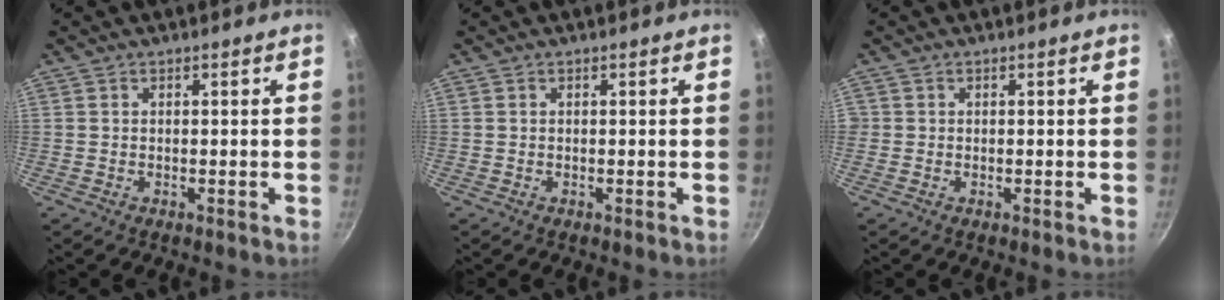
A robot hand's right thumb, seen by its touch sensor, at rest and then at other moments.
{"total": 0.0}
{"total": 0.6, "force": [0.0, 0.6, 0.0], "torque": [0.004, 0.001, -0.004]}